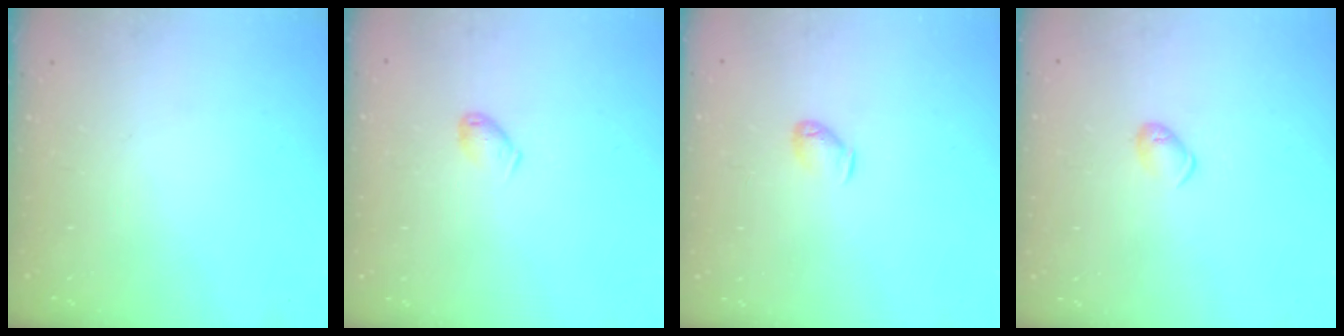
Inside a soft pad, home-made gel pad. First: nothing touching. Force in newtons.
{"total": 3.7, "press": 3.6, "slide": 0.7}
{"total": 3.9, "press": 3.8, "slide": 0.7}
{"total": 4.9, "press": 4.8, "slide": 1.0}